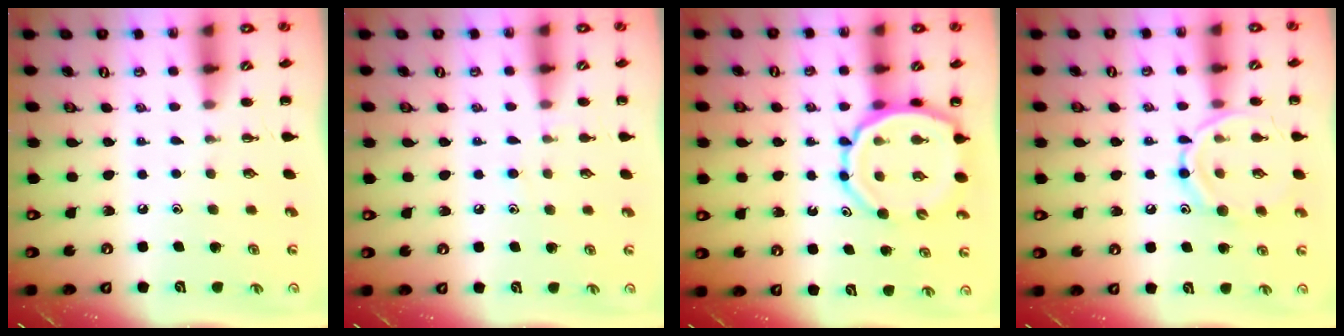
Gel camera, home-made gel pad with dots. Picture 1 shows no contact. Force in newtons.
{"total": 6.2, "press": 5.9, "slide": 2.1}
{"total": 11.9, "press": 11.3, "slide": 3.7}
{"total": 12.6, "press": 12.5, "slide": 0.8}